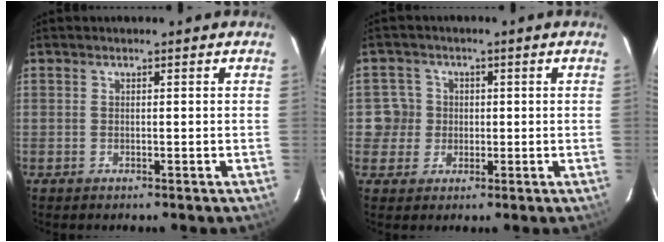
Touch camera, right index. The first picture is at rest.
{"total": 4.4, "force": [-0.1, 4.4, 0.2], "torque": [0.009, 0.015, 0.000]}